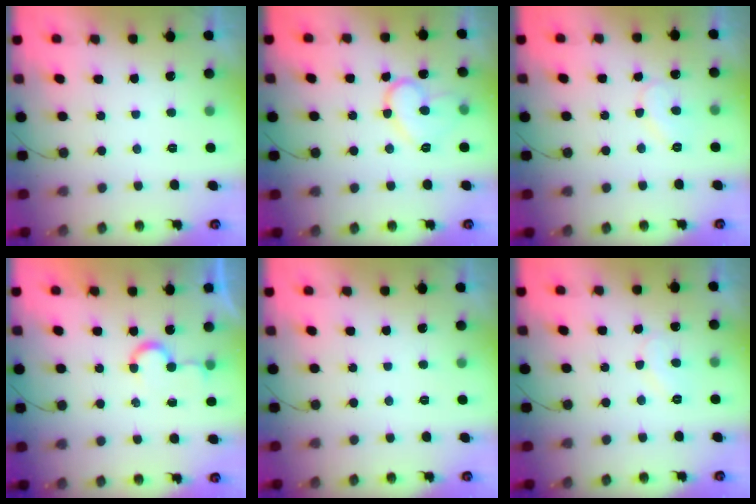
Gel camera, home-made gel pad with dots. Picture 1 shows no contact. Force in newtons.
{"total": 12.4, "press": 12.4, "slide": 0.3}
{"total": 7.2, "press": 7.2, "slide": 0.4}
{"total": 4.4, "press": 4.3, "slide": 0.5}
{"total": 0.0}
{"total": 7.4, "press": 7.3, "slide": 0.7}